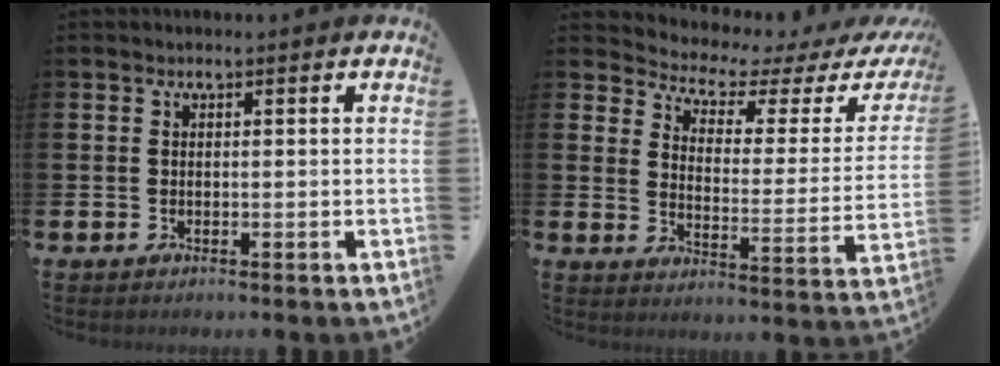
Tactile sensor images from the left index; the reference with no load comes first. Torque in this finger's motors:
{"motor_torque": [0.95, -1.18, 0.12, -0.02]}